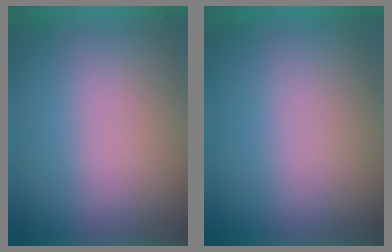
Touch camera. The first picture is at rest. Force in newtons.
{"total": 0.0}